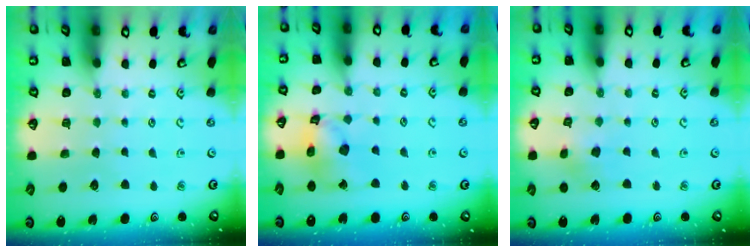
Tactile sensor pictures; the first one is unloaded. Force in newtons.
{"total": 12.8, "press": 12.8, "slide": 1.4}
{"total": 4.0, "press": 3.9, "slide": 0.3}